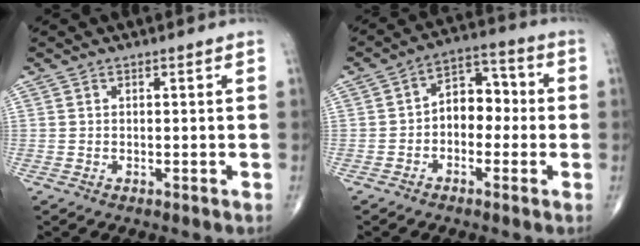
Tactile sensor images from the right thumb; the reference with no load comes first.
{"total": 8.2, "force": [-0.9, 5.7, 5.8], "torque": [-0.057, 0.037, -0.030]}